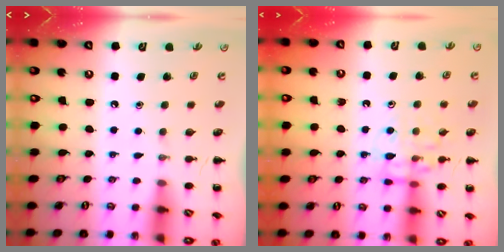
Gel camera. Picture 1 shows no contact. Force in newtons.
{"total": 11.2, "press": 11.2, "slide": 1.2}